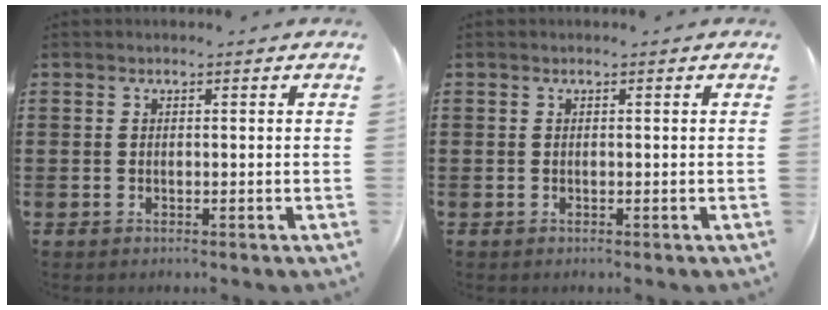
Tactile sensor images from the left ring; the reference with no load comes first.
{"total": 0.0}